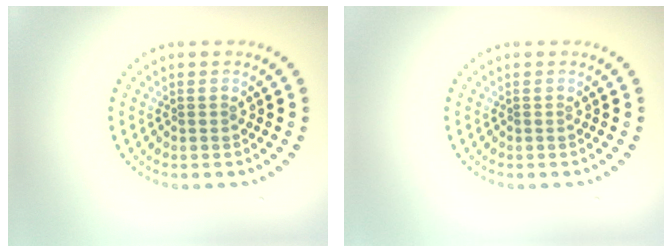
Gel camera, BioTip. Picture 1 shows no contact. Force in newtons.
{"total": 0.0}